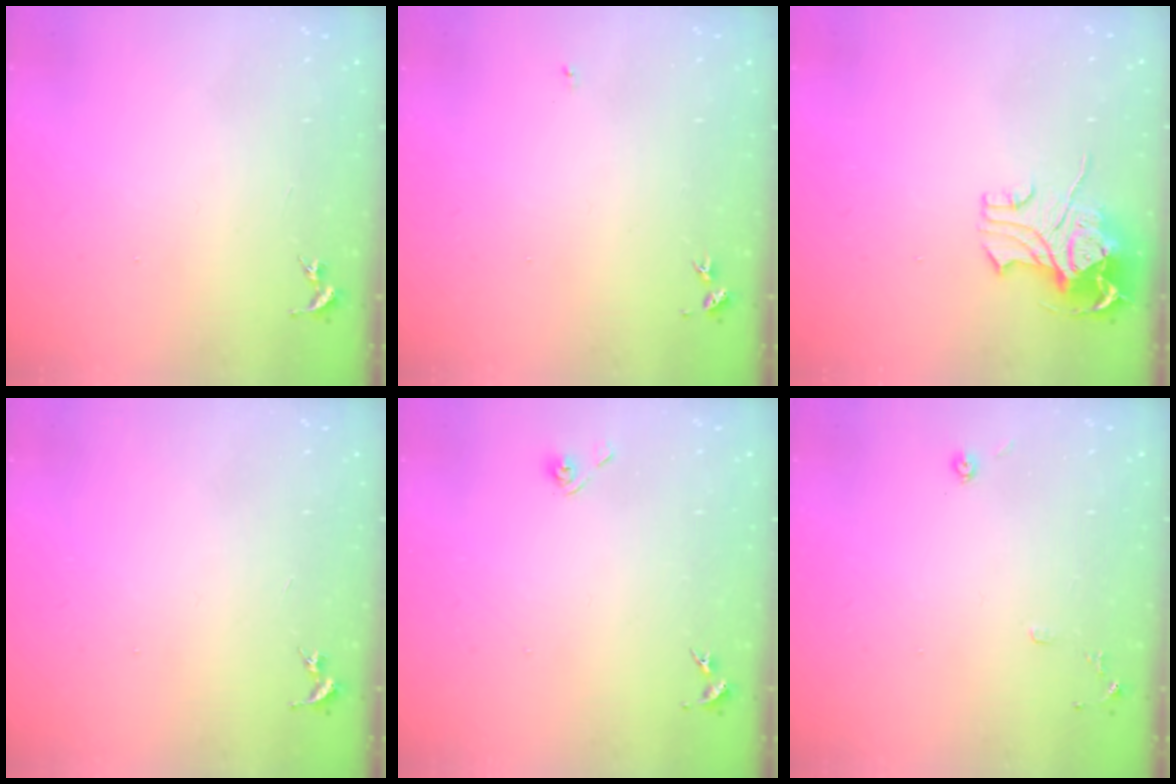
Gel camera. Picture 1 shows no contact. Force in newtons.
{"total": 3.5, "press": 3.4, "slide": 0.4}
{"total": 10.4, "press": 10.3, "slide": 1.3}
{"total": 0.0}
{"total": 4.3, "press": 3.9, "slide": 1.9}
{"total": 6.0, "press": 5.9, "slide": 0.8}